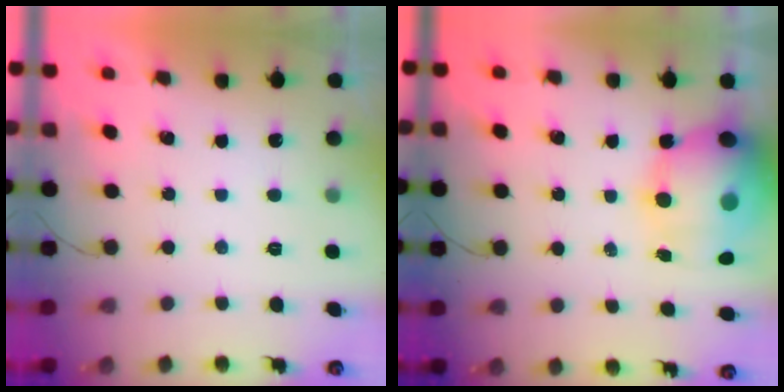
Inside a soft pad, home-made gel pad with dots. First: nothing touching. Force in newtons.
{"total": 20.5, "press": 19.9, "slide": 4.9}